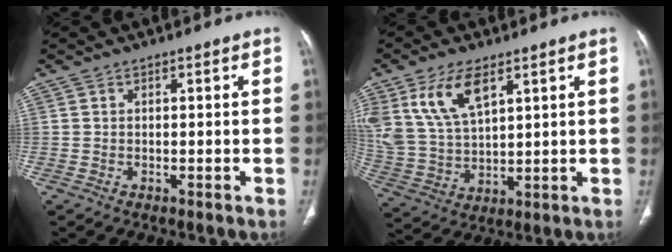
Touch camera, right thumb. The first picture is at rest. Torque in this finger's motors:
{"motor_torque": [0.64, 3.16, 0.96, 1.14, 0.36]}